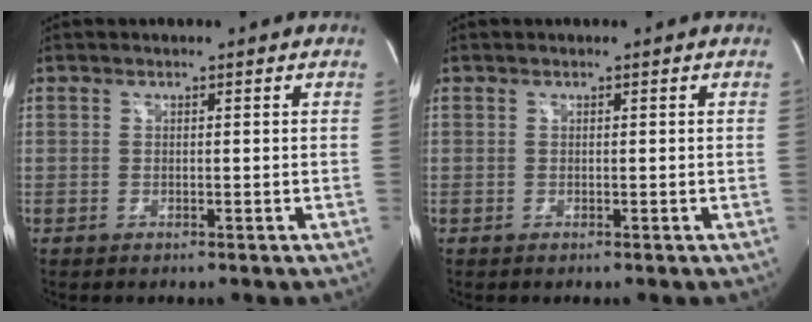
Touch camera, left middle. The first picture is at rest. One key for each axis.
{"total": 0.0}